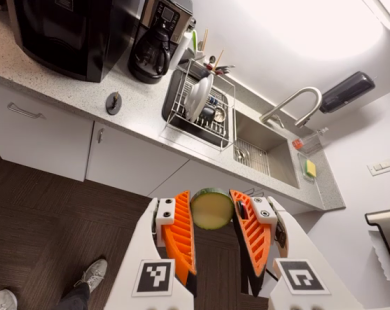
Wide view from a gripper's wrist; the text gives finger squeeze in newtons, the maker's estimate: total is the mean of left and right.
{"total": 10.7, "left": 10.7, "right": 10.8}